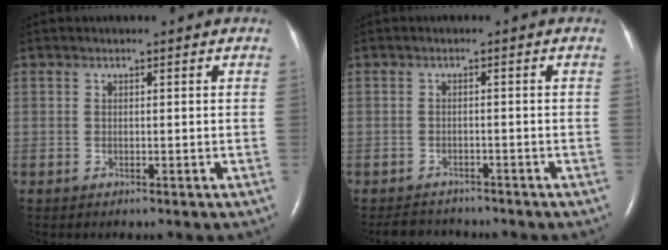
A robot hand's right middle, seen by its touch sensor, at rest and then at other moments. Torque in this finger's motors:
{"motor_torque": [0.00, 0.00, 0.00, 0.00]}